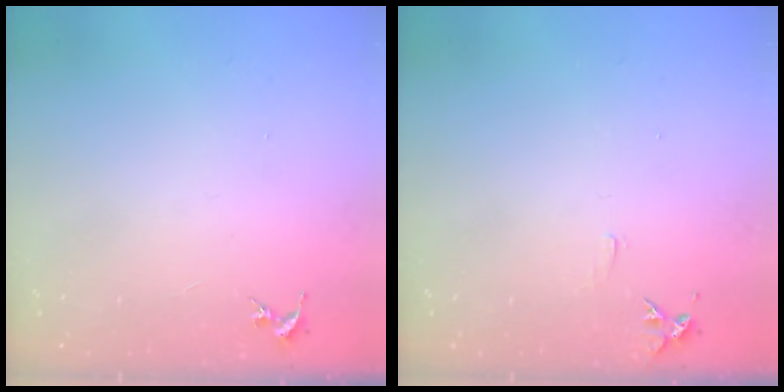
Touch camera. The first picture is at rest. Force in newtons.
{"total": 5.5, "press": 5.4, "slide": 0.6}